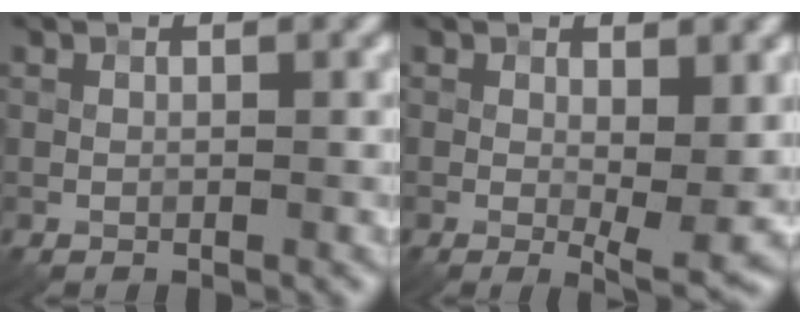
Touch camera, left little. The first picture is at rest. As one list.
[{"total": 3.9, "force": [0.0, 1.0, 3.7], "torque": [-0.053, -0.011, 0.000]}]